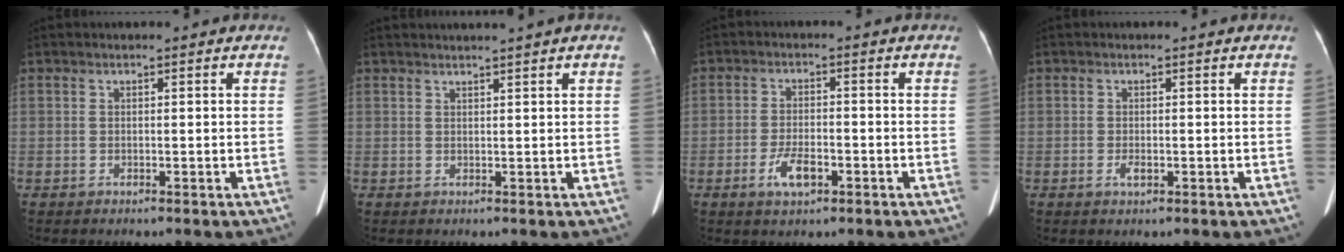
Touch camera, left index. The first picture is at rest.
{"total": 2.8, "force": [2.3, -0.9, 1.3], "torque": [-0.011, 0.014, 0.038]}
{"total": 4.6, "force": [-2.3, 1.7, 3.6], "torque": [-0.072, -0.002, -0.039]}
{"total": 1.2, "force": [-0.6, 0.5, 1.0], "torque": [-0.018, -0.001, -0.007]}